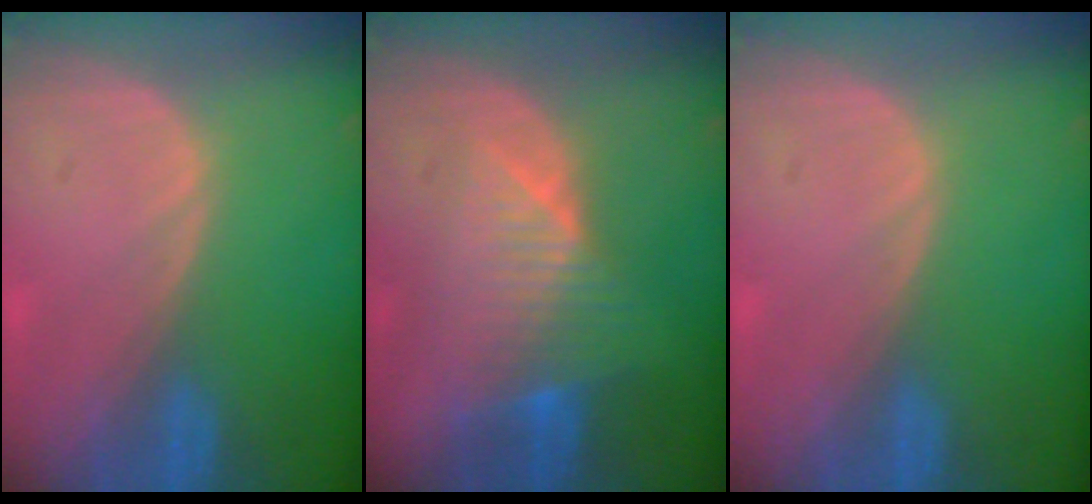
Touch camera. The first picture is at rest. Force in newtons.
{"total": 8.1, "press": 6.9, "slide": 4.3}
{"total": 0.0}